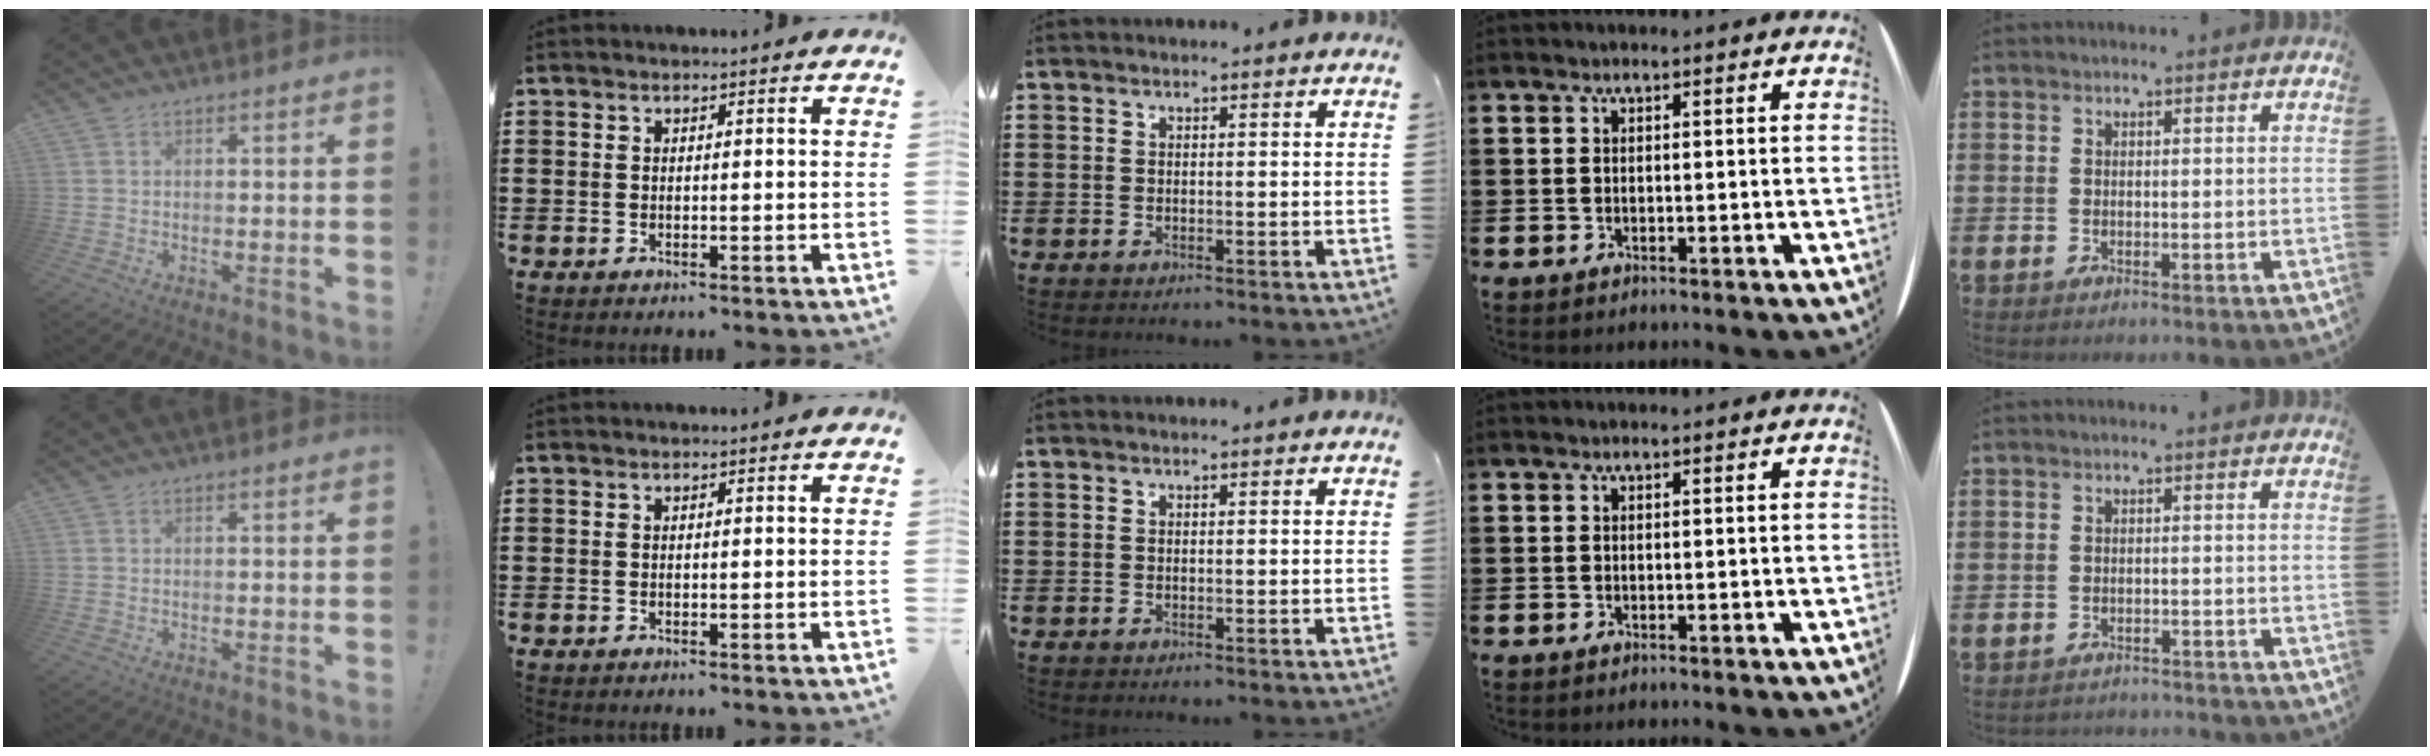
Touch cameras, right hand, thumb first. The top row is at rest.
{"little": {"total": 1.3, "force": [-1.3, 0.0, -0.1], "torque": [-0.003, 0.003, -0.027]}}